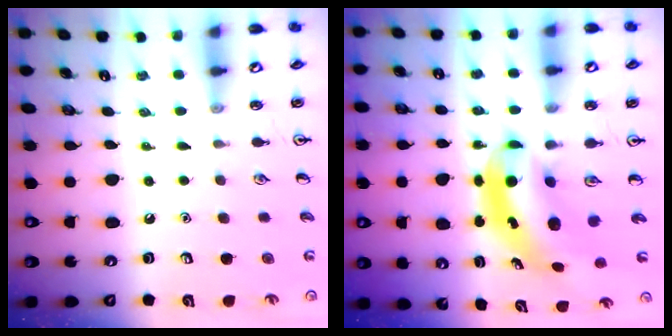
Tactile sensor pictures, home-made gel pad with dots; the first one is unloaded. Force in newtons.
{"total": 5.7, "press": 5.6, "slide": 1.3}